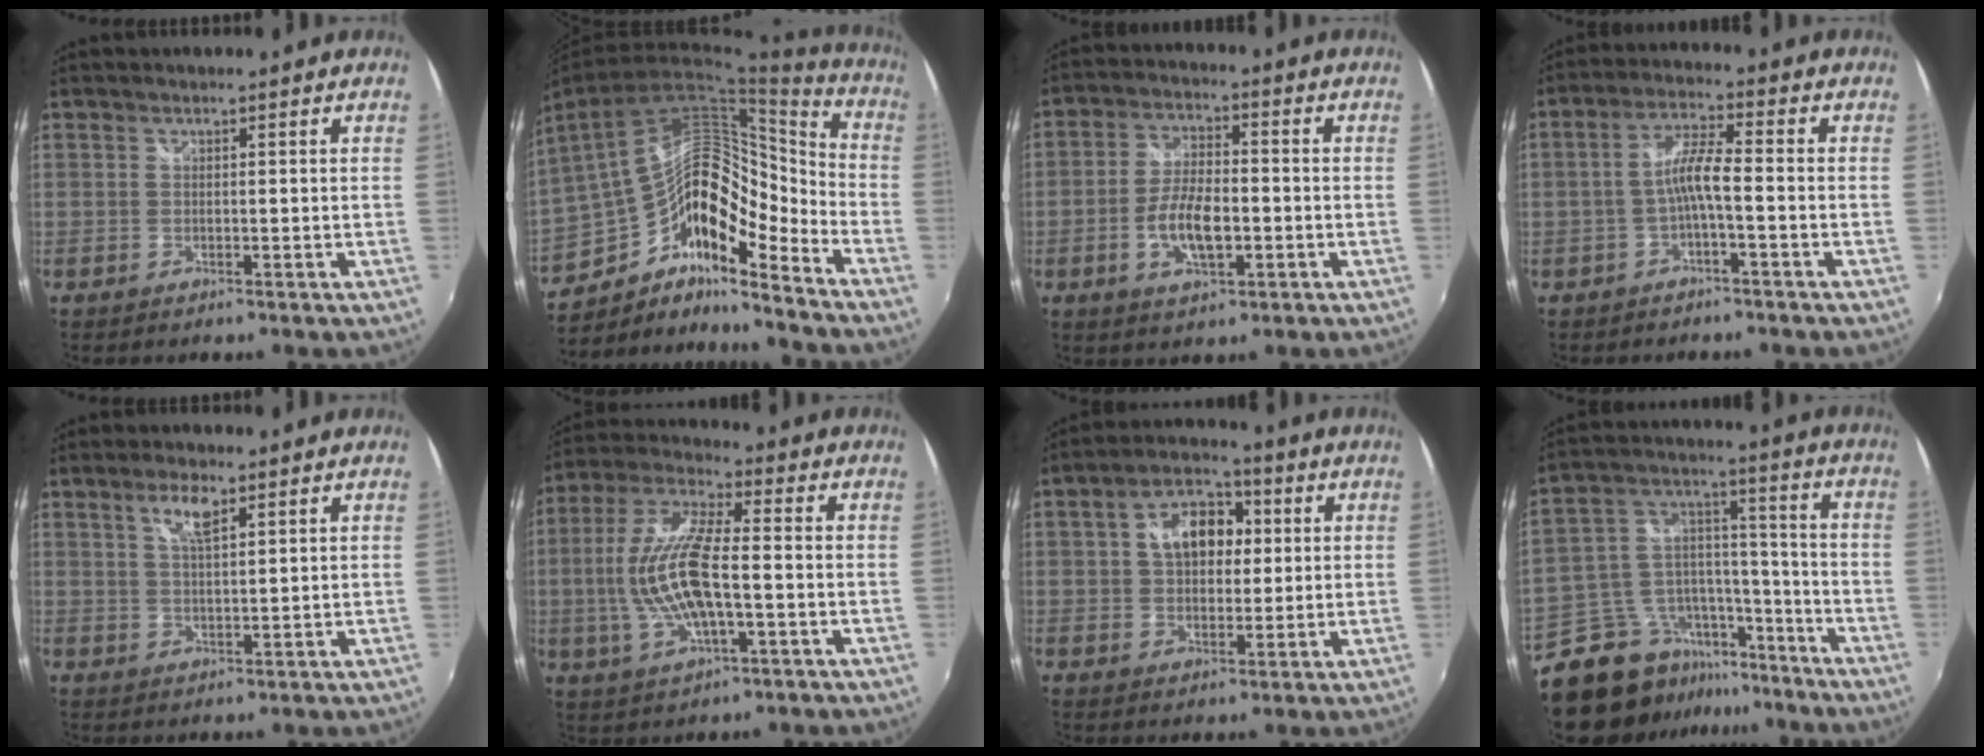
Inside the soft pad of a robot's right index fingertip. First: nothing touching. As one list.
[{"total": 19.4, "force": [-8.6, 9.7, 14.5], "torque": [-0.260, 0.010, -0.160]}, {"total": 8.3, "force": [-2.4, 3.7, 7.1], "torque": [-0.143, 0.000, -0.039]}, {"total": 4.9, "force": [-2.0, 0.3, 4.5], "torque": [-0.096, 0.010, -0.035]}, {"total": 4.6, "force": [2.6, 1.2, 3.5], "torque": [-0.063, 0.004, 0.050]}, {"total": 14.4, "force": [-2.0, 4.6, 13.4], "torque": [-0.271, -0.002, -0.035]}, {"total": 10.2, "force": [2.1, 6.7, 7.3], "torque": [-0.126, 0.026, 0.032]}, {"total": 17.9, "force": [-13.6, 10.2, 5.5], "torque": [-0.124, 0.055, -0.207]}]